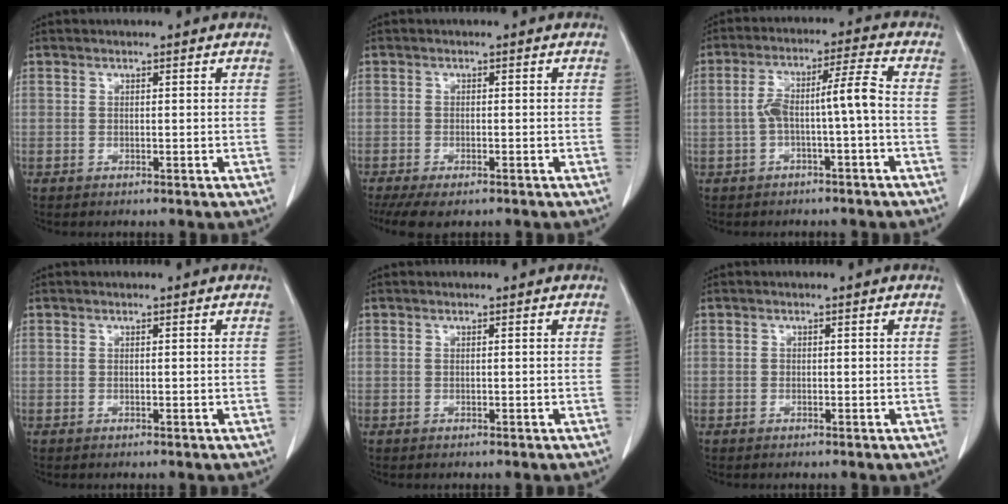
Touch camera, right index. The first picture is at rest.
{"total": 7.9, "force": [-5.5, 3.1, 4.8], "torque": [-0.088, -0.011, -0.085]}
{"total": 7.6, "force": [-1.4, 0.9, 7.4], "torque": [-0.142, 0.036, -0.021]}
{"total": 0.0}
{"total": 0.0}
{"total": 0.7, "force": [-0.1, 0.6, 0.4], "torque": [-0.009, 0.004, -0.001]}